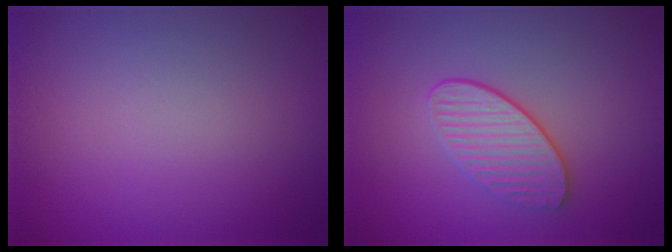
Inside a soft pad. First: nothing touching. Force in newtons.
{"total": 2.7, "press": 2.4, "slide": 1.2}